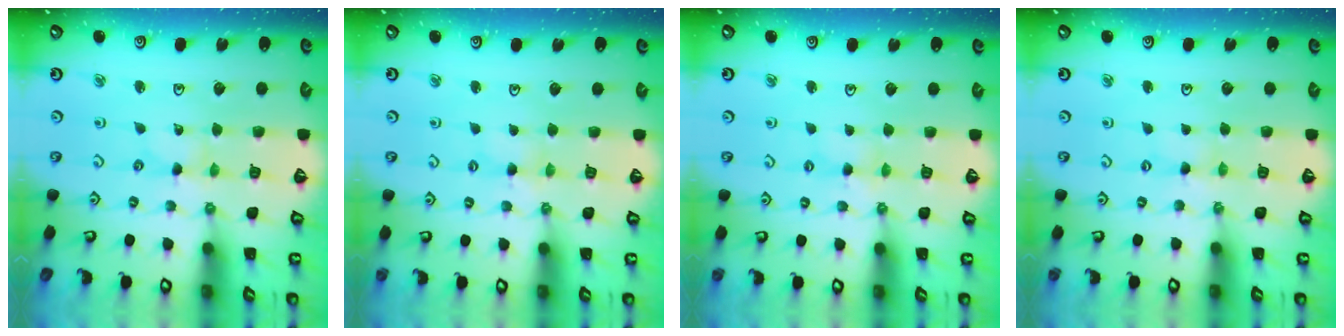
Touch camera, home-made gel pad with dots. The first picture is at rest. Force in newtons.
{"total": 2.0, "press": 2.0, "slide": 0.2}
{"total": 1.8, "press": 1.8, "slide": 0.4}
{"total": 0.0}